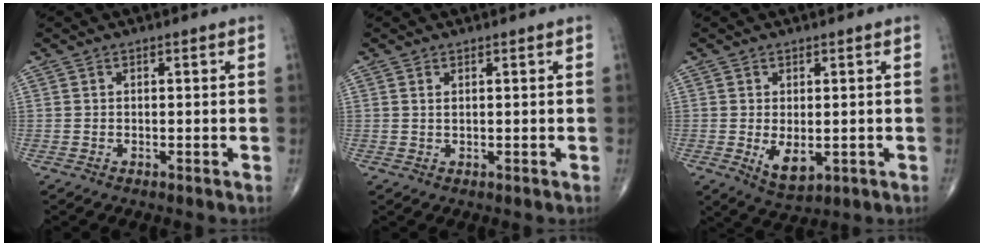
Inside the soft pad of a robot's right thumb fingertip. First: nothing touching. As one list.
[{"total": 0.7, "force": [0.4, 0.2, 0.5], "torque": [-0.010, -0.002, 0.008]}, {"total": 5.1, "force": [-0.7, 2.7, 4.3], "torque": [-0.065, -0.014, 0.001]}]